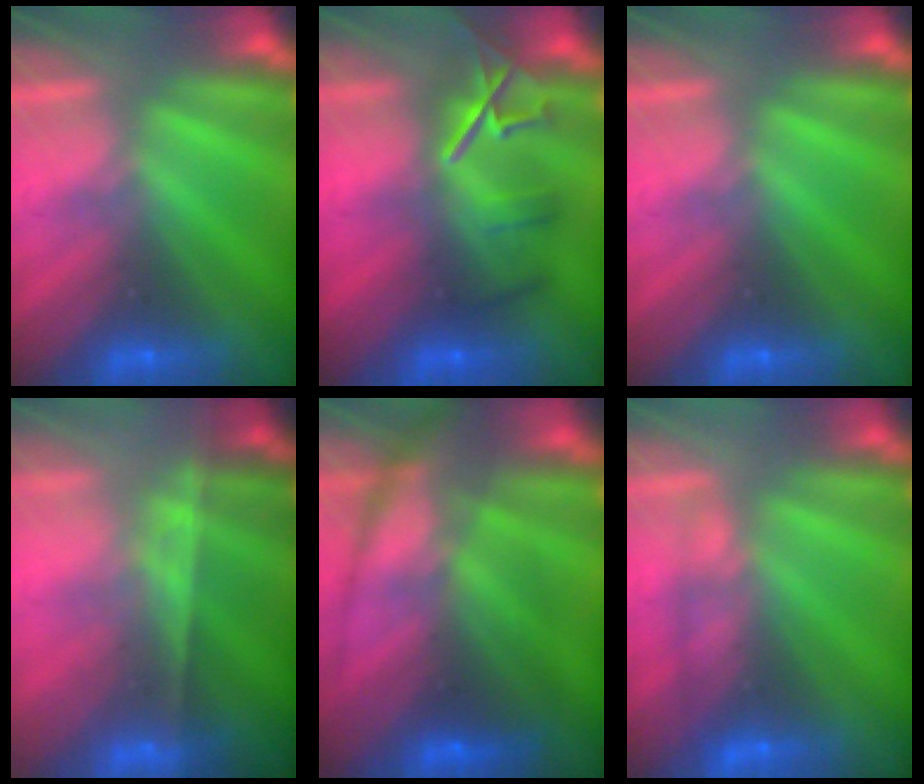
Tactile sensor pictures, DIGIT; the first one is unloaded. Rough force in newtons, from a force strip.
{"total": 8.5}
{"total": 0.0}
{"total": 7.5}
{"total": 7.2}
{"total": 4.7}